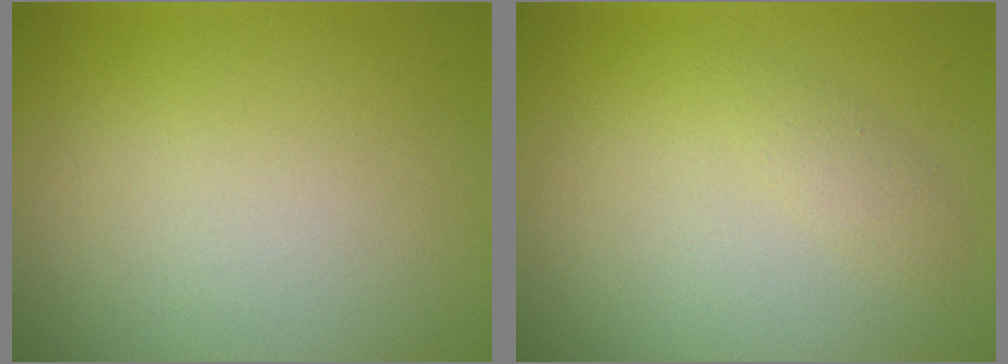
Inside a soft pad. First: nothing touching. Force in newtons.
{"total": 0.9, "press": 0.9, "slide": 0.0}